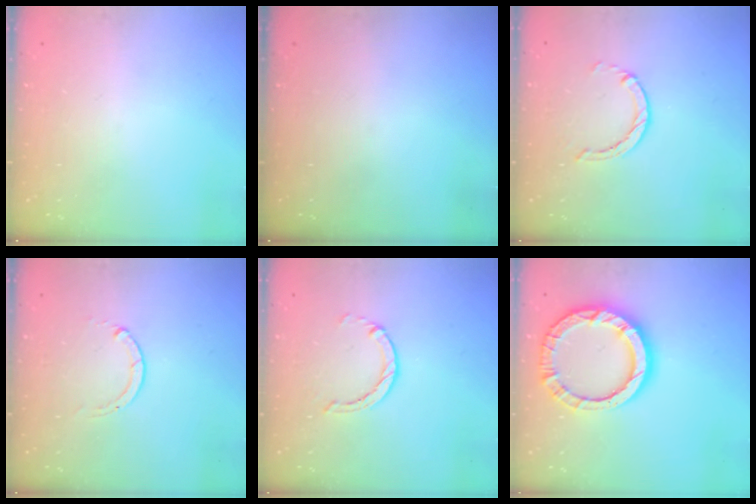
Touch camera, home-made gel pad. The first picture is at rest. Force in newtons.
{"total": 0.0}
{"total": 1.2, "press": 1.2, "slide": 0.2}
{"total": 0.0}
{"total": 1.2, "press": 1.2, "slide": 0.2}
{"total": 13.7, "press": 13.6, "slide": 1.4}